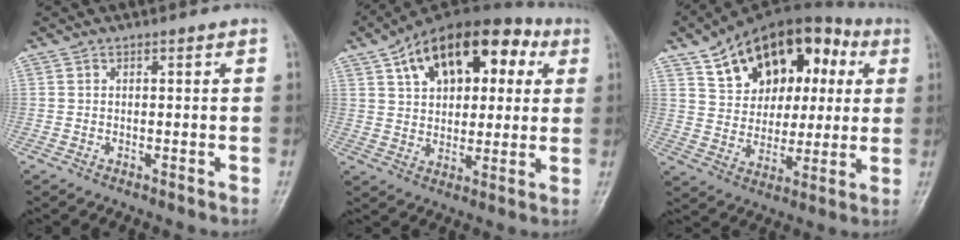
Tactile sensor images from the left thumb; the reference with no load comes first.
{"total": 20.2, "force": [7.6, 11.7, 14.5], "torque": [-0.181, 0.015, 0.114]}
{"total": 20.3, "force": [7.5, 13.2, 13.4], "torque": [-0.160, 0.012, 0.121]}